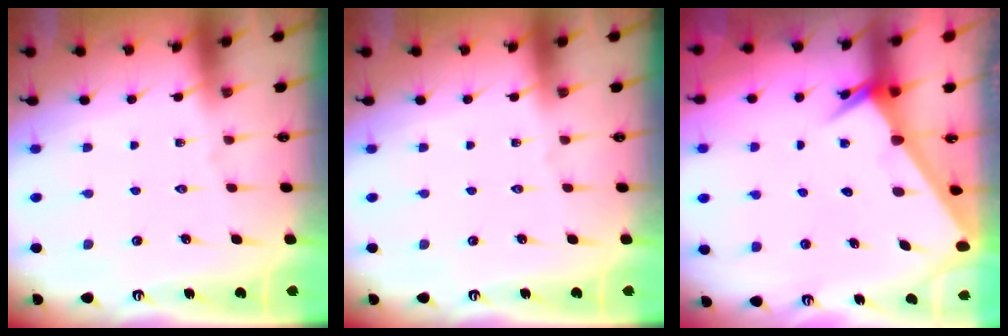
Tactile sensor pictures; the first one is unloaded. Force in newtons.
{"total": 0.0}
{"total": 3.0, "press": 3.0, "slide": 0.1}